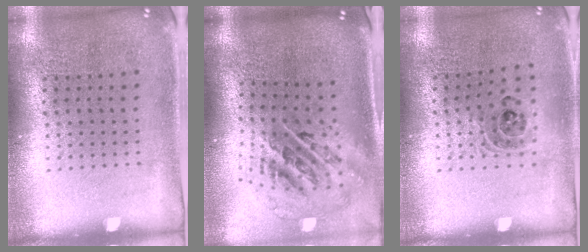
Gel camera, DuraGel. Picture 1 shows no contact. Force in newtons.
{"total": 2.8, "press": 1.9, "slide": 2.0}
{"total": 1.1, "press": 1.0, "slide": 0.4}